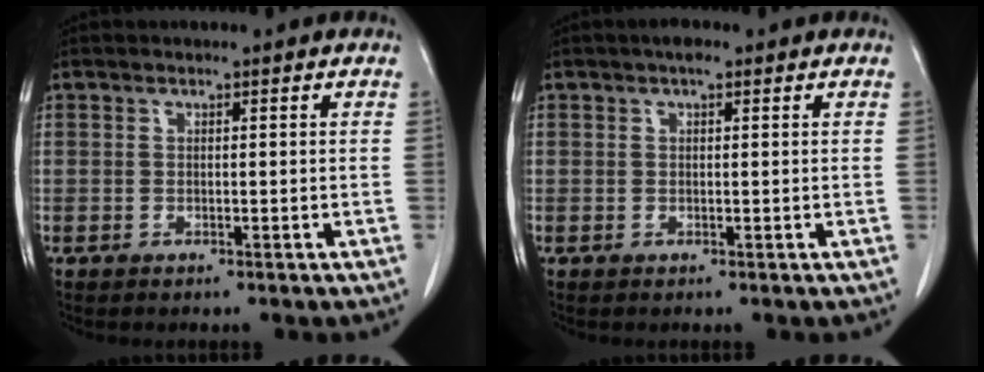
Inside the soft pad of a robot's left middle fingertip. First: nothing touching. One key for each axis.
{"total": 1.4, "fx": 0.9, "fy": 0.6, "fz": 1.0, "tx": -0.015, "ty": 0.009, "tz": 0.012}